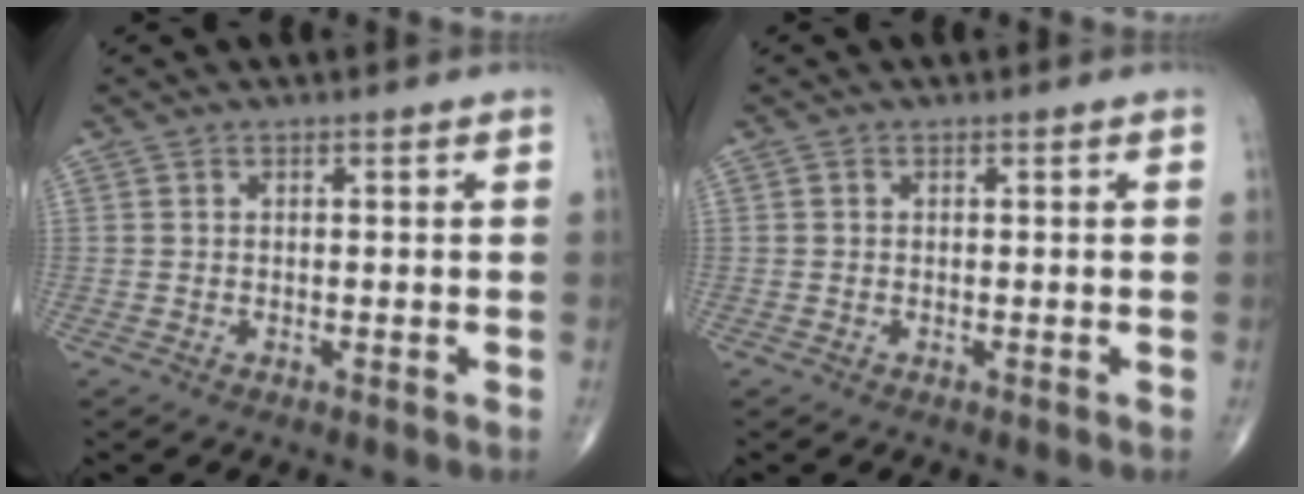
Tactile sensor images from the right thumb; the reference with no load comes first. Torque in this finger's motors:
{"motor_torque": [-0.21, -0.21, 0.22, -0.01, -0.03]}